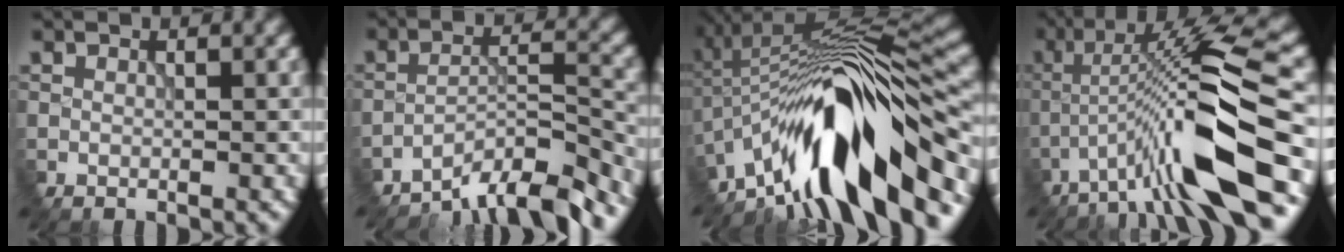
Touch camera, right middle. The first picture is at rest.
{"total": 7.2, "force": [-6.2, 1.0, 3.4], "torque": [-0.051, 0.002, -0.108]}
{"total": 13.1, "force": [-6.6, 3.1, 10.9], "torque": [-0.167, 0.021, -0.110]}
{"total": 11.6, "force": [-4.7, 1.4, 10.5], "torque": [-0.174, 0.021, -0.081]}